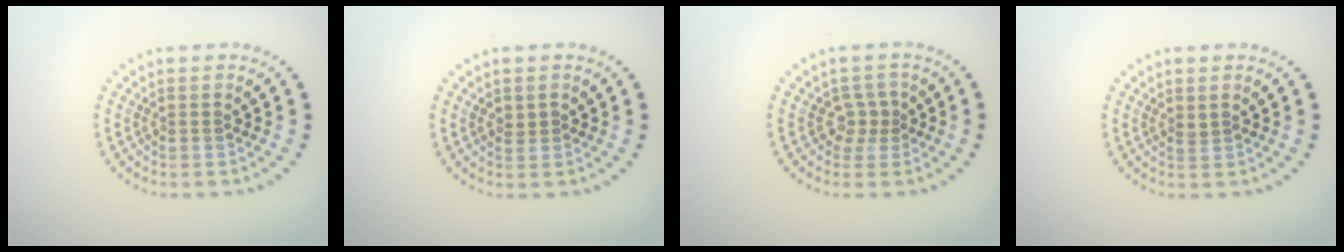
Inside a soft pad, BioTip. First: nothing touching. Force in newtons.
{"total": 0.9, "press": 0.9, "slide": 0.3}
{"total": 1.7, "press": 1.3, "slide": 1.1}
{"total": 0.7, "press": 0.5, "slide": 0.5}